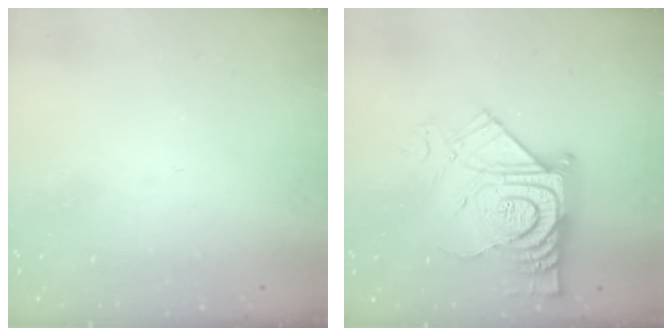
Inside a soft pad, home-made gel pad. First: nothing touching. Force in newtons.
{"total": 15.8, "press": 15.8, "slide": 1.2}